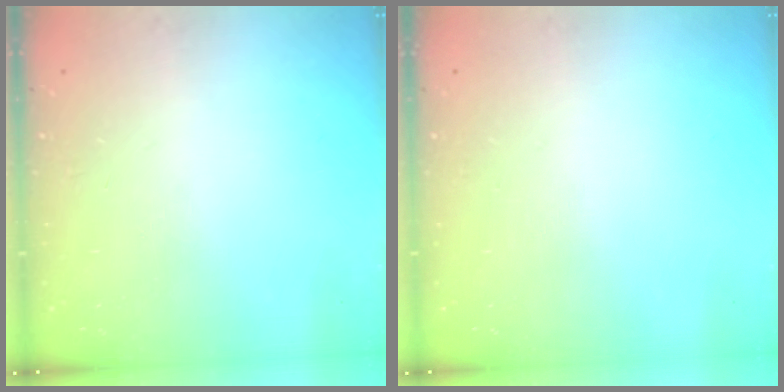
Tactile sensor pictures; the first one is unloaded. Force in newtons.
{"total": 0.0}